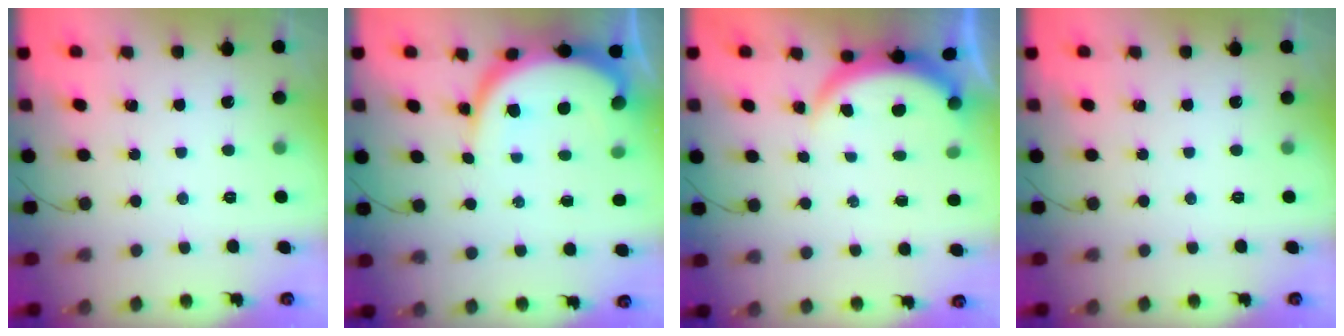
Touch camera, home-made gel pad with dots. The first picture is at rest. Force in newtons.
{"total": 9.8, "press": 9.7, "slide": 0.7}
{"total": 3.8, "press": 3.8, "slide": 0.2}
{"total": 0.0}